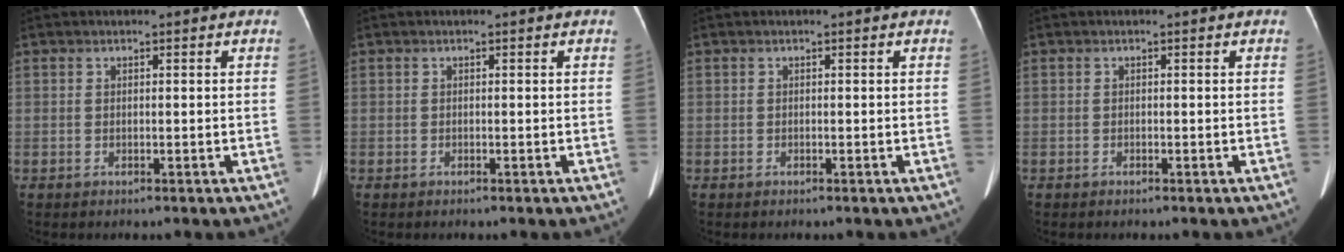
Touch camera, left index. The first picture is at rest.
{"total": 0.0}
{"total": 0.0}
{"total": 0.0}